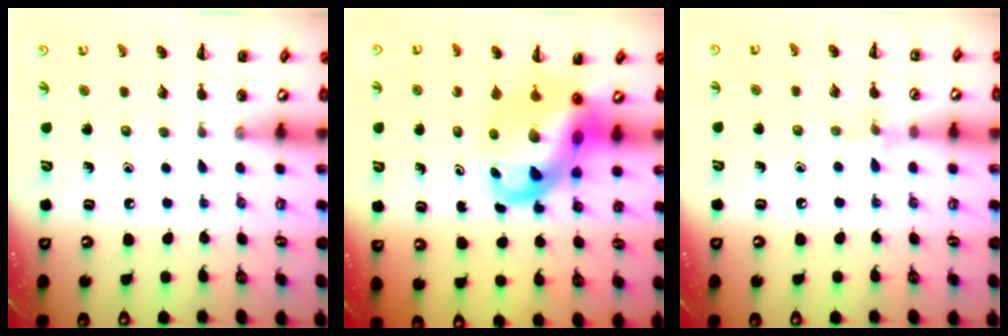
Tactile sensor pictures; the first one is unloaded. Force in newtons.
{"total": 8.6, "press": 8.2, "slide": 2.4}
{"total": 5.3, "press": 5.0, "slide": 1.9}